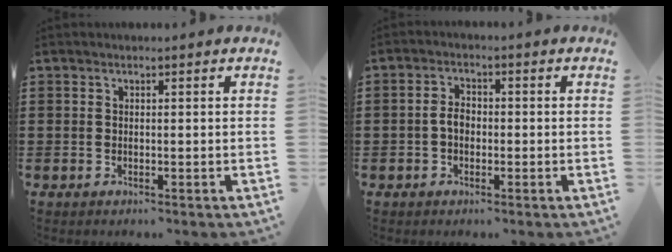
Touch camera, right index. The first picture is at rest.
{"total": 2.9, "force": [-0.6, 1.8, 2.1], "torque": [-0.050, 0.001, -0.015]}